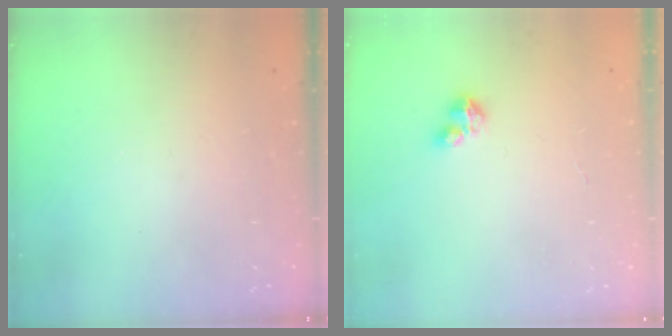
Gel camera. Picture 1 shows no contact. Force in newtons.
{"total": 2.8, "press": 2.8, "slide": 0.2}